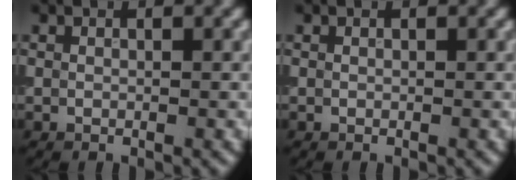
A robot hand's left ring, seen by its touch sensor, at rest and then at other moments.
{"total": 0.0}